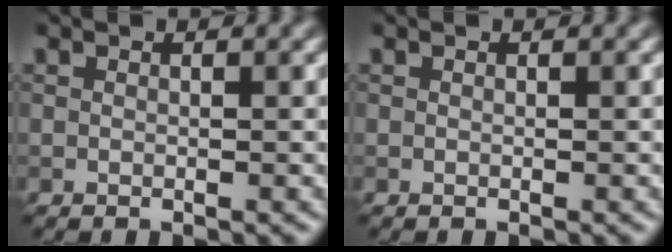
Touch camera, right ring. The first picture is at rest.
{"total": 0.0}